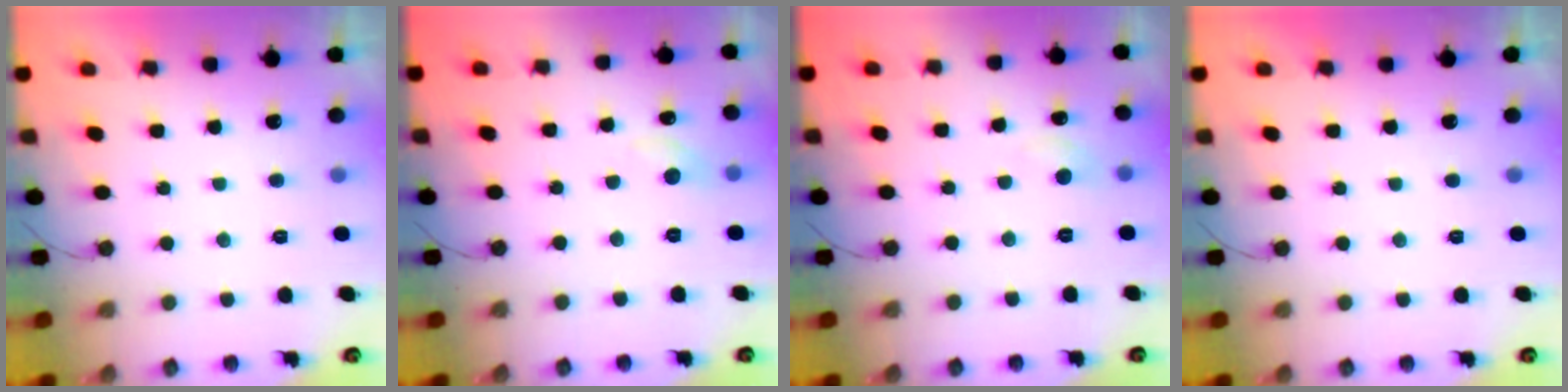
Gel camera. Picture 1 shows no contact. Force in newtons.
{"total": 6.3, "press": 6.3, "slide": 0.9}
{"total": 5.4, "press": 5.3, "slide": 0.7}
{"total": 0.0}